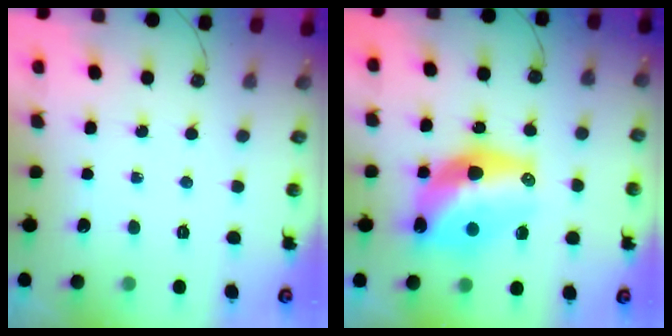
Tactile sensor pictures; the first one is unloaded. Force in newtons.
{"total": 16.0, "press": 15.9, "slide": 1.5}